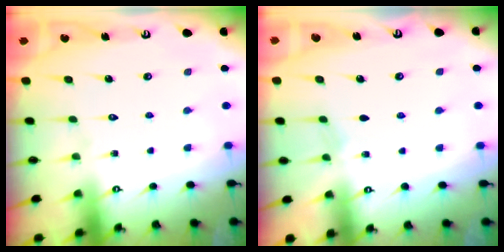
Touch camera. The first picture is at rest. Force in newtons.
{"total": 2.9, "press": 2.9, "slide": 0.4}